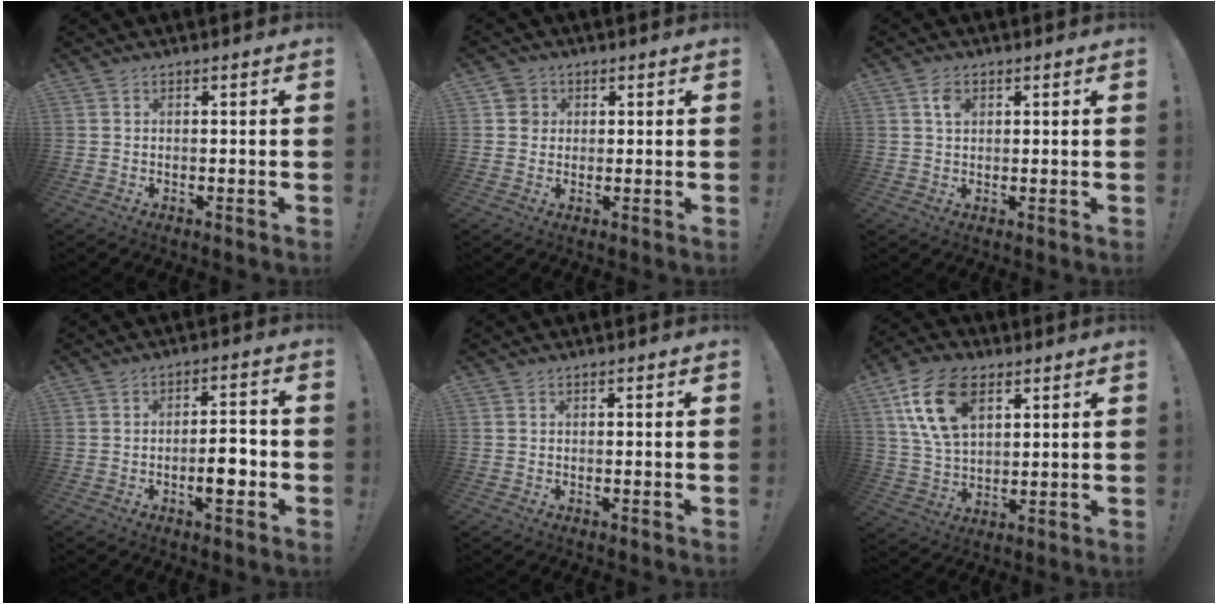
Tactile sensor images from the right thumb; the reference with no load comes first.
{"total": 4.0, "force": [1.0, 3.7, 1.0], "torque": [-0.020, 0.009, 0.021]}
{"total": 3.2, "force": [1.3, 2.1, 2.0], "torque": [-0.020, -0.005, 0.019]}
{"total": 7.0, "force": [-2.2, 2.7, 6.0], "torque": [-0.075, 0.010, -0.037]}
{"total": 0.0}
{"total": 16.3, "force": [7.3, 9.9, 10.7], "torque": [-0.209, -0.014, 0.133]}